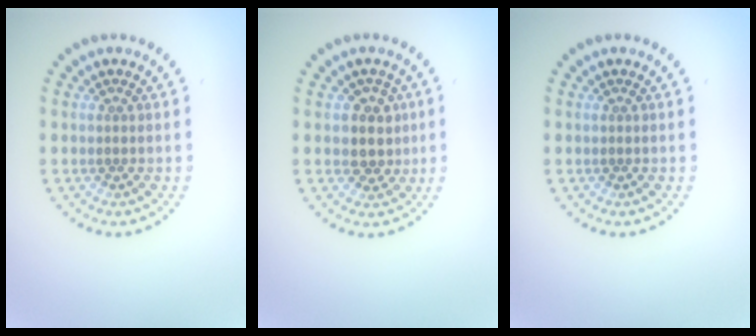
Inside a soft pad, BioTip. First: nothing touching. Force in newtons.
{"total": 2.9, "press": 2.5, "slide": 1.4}
{"total": 0.0}